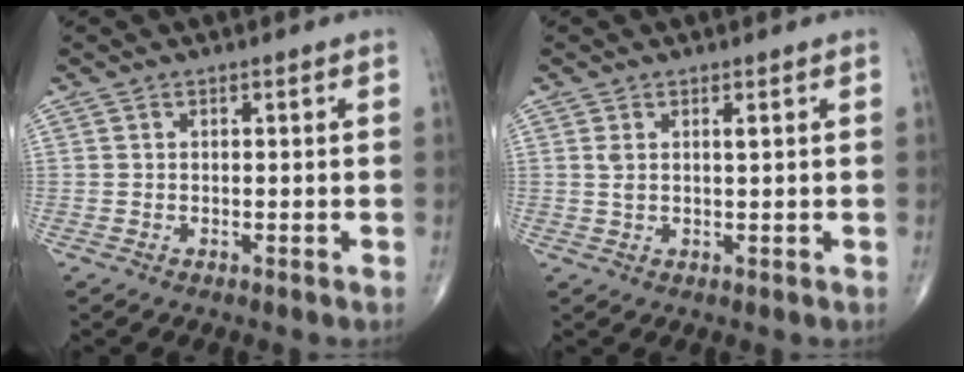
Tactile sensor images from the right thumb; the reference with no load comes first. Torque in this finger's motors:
{"motor_torque": [-0.35, 0.30, 0.21, 0.06, -0.03]}